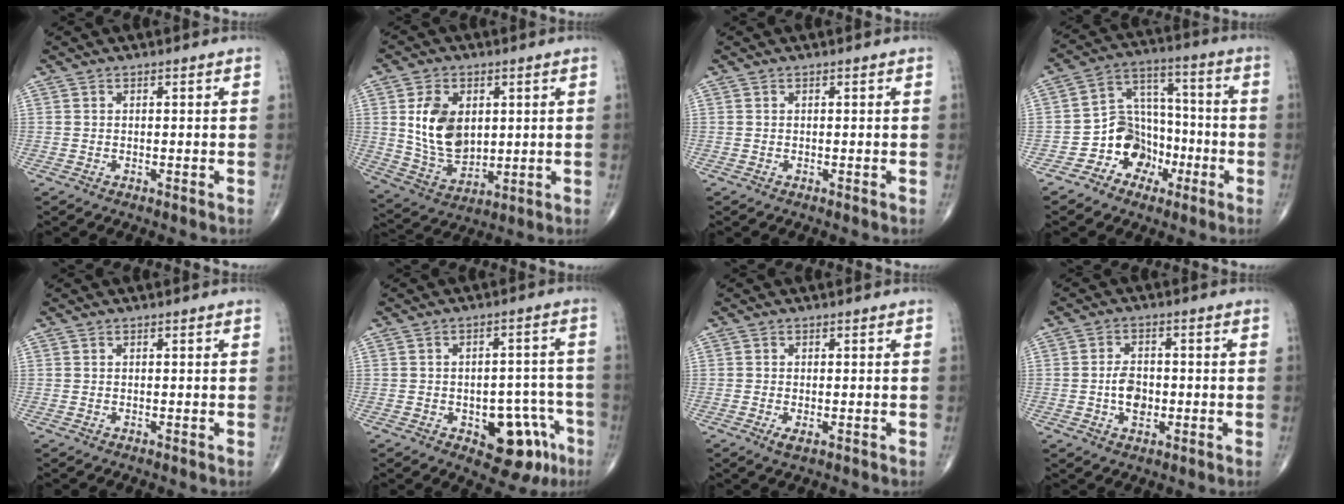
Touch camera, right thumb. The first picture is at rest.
{"total": 12.3, "force": [2.3, 8.2, 8.8], "torque": [-0.138, -0.018, 0.055]}
{"total": 0.0}
{"total": 10.6, "force": [-4.8, 8.6, 3.9], "torque": [-0.018, 0.069, -0.090]}
{"total": 0.0}
{"total": 11.8, "force": [-5.3, 6.5, 8.2], "torque": [-0.057, 0.044, -0.059]}
{"total": 1.7, "force": [-0.7, 0.7, 1.4], "torque": [-0.028, -0.004, -0.013]}
{"total": 5.3, "force": [-0.9, 3.5, 3.8], "torque": [-0.053, 0.009, -0.018]}